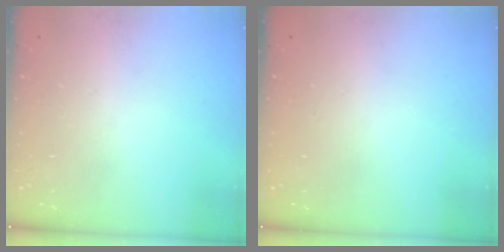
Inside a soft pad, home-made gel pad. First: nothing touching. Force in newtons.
{"total": 0.0}